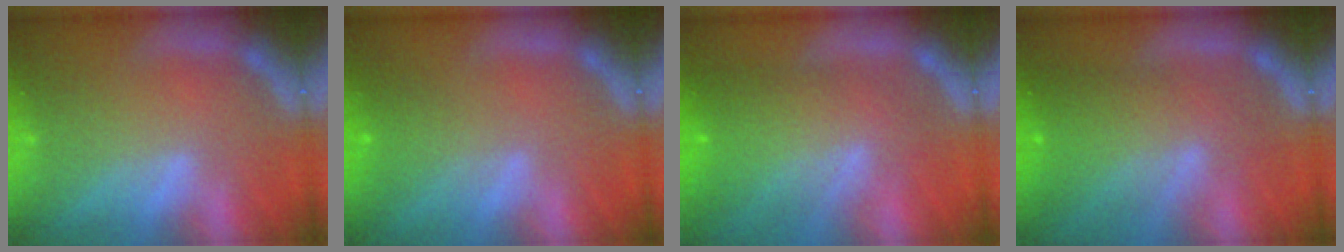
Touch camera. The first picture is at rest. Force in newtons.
{"total": 2.4}
{"total": 8.5}
{"total": 8.0}